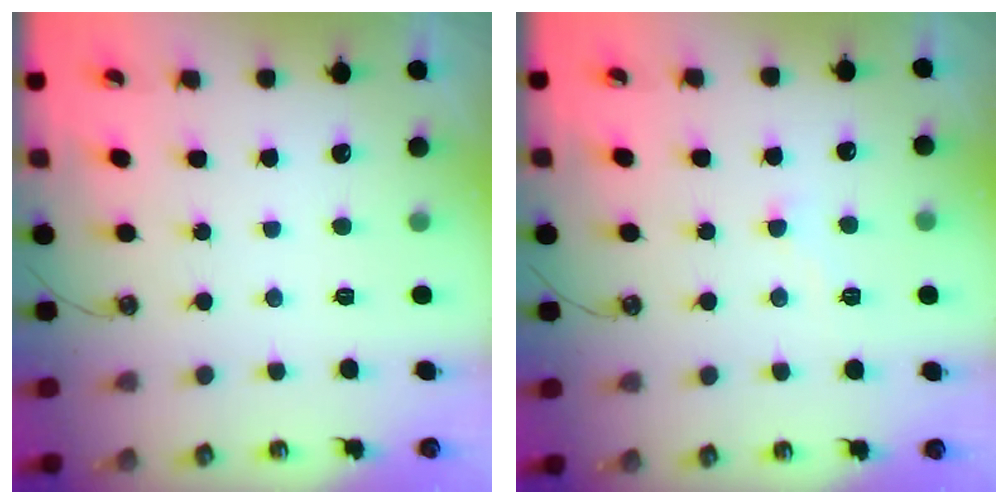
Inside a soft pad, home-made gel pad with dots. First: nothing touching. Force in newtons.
{"total": 2.9, "press": 2.9, "slide": 0.5}